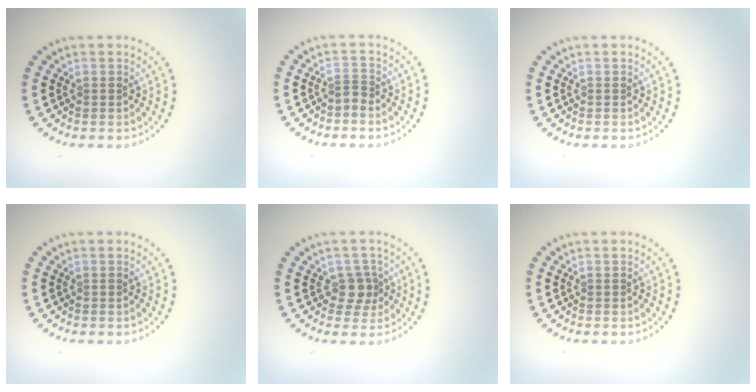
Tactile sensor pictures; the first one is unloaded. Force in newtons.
{"total": 0.9, "press": 0.5, "slide": 0.7}
{"total": 0.0}
{"total": 0.0}
{"total": 2.1, "press": 1.7, "slide": 1.3}
{"total": 0.0}